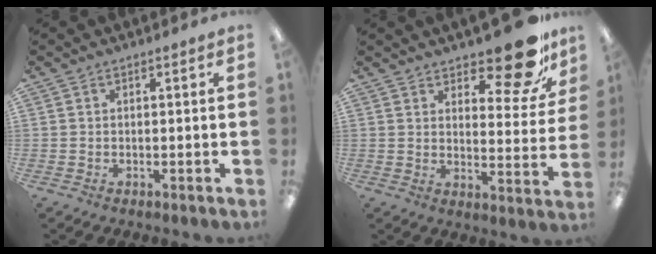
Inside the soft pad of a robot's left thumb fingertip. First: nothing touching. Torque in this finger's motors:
{"motor_torque": [0.32, 0.31, -0.02, -0.21, 0.08]}